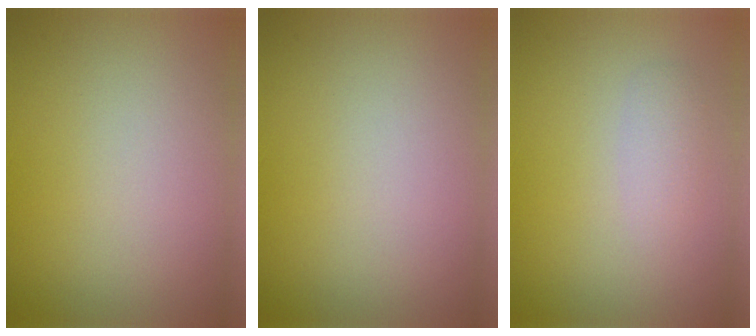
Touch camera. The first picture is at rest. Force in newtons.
{"total": 0.0}
{"total": 1.3, "press": 1.3, "slide": 0.1}